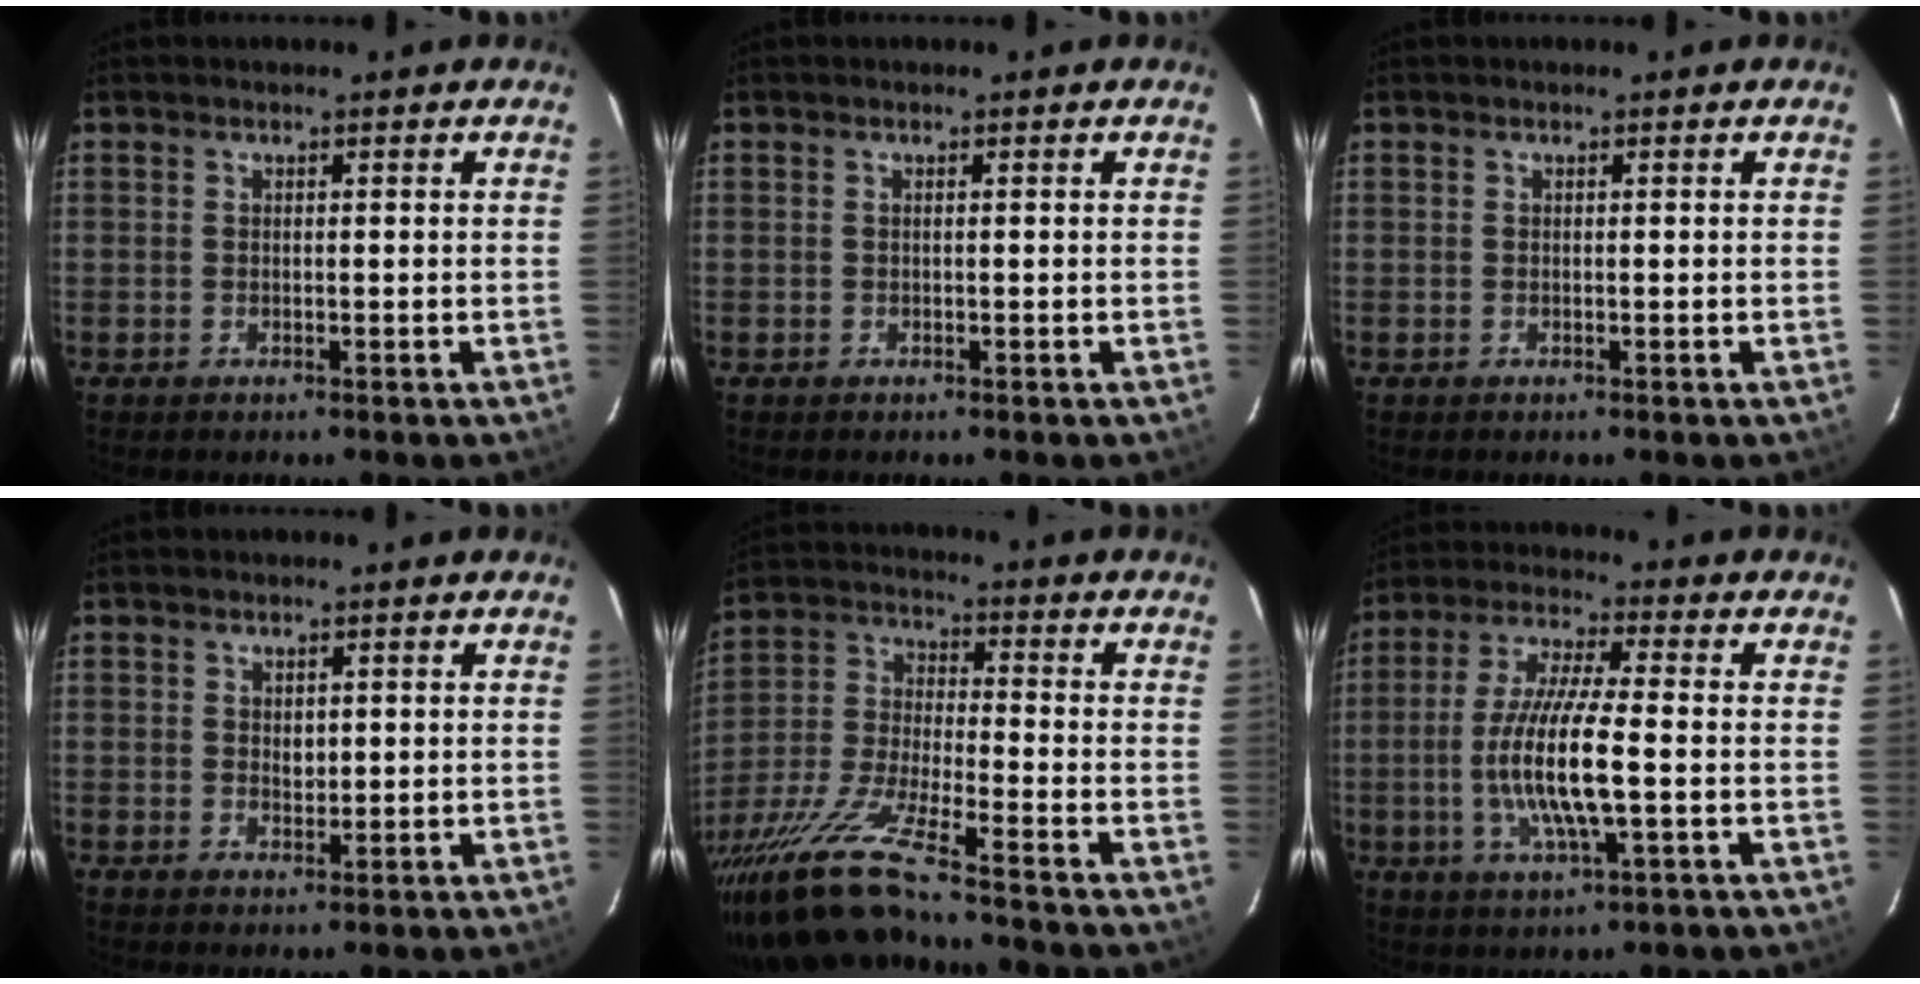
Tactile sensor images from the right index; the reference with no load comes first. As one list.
[{"total": 0.0}, {"total": 0.0}, {"total": 1.8, "force": [0.4, 1.3, 1.2], "torque": [-0.016, 0.002, 0.009]}, {"total": 16.0, "force": [-13.1, -0.1, 9.1], "torque": [-0.193, -0.037, -0.249]}, {"total": 12.9, "force": [-2.3, 2.1, 12.5], "torque": [-0.250, -0.007, -0.044]}]